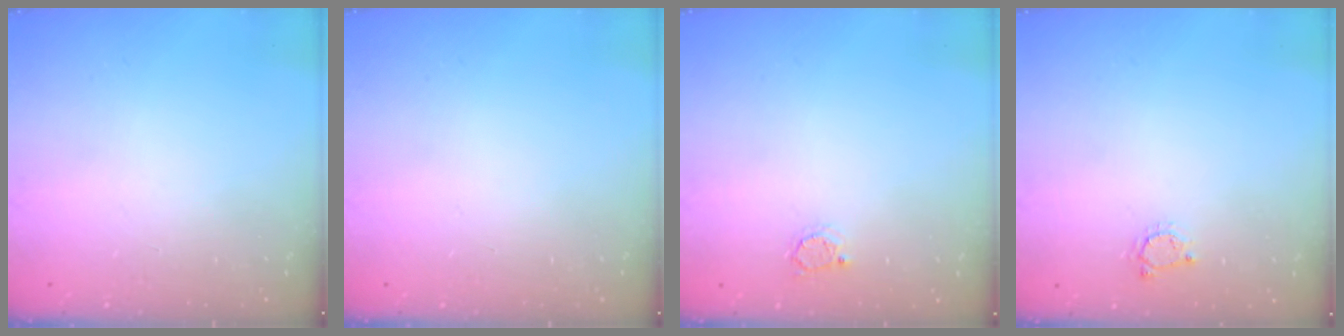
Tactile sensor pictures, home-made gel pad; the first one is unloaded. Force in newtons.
{"total": 0.0}
{"total": 2.0, "press": 2.0, "slide": 0.4}
{"total": 3.3, "press": 3.2, "slide": 0.5}